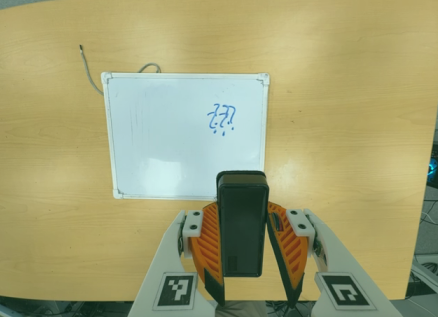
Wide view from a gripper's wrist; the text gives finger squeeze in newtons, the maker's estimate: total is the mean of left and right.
{"total": 5.5, "left": 4.1, "right": 6.8}